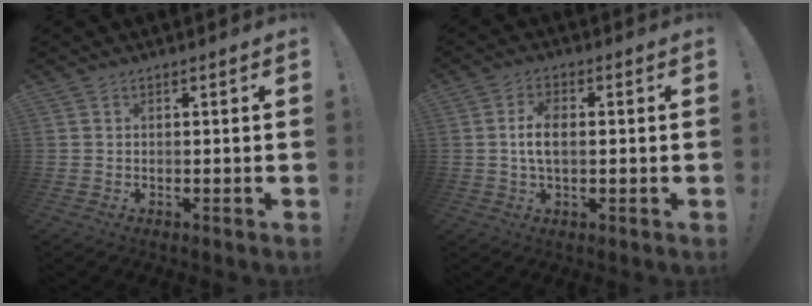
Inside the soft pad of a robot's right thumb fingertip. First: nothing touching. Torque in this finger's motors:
{"motor_torque": [-0.18, 0.43, 0.08, 0.14, 0.04]}